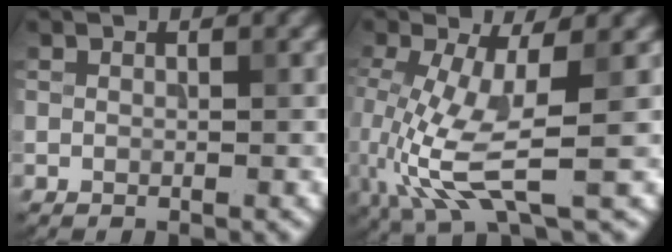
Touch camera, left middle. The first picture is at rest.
{"total": 6.7, "force": [-1.5, 1.6, 6.4], "torque": [-0.163, -0.011, -0.024]}